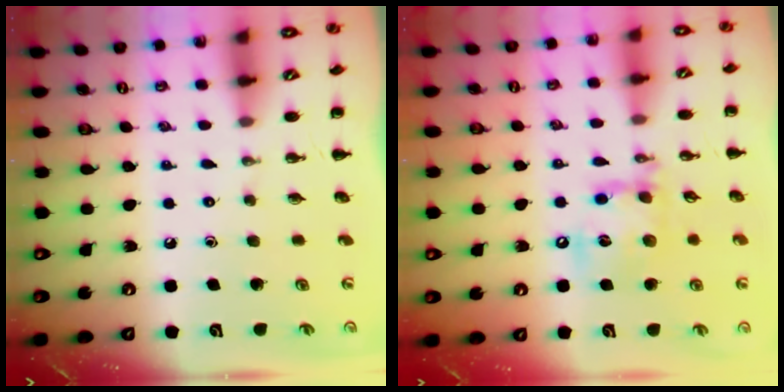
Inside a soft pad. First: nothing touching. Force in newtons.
{"total": 13.7, "press": 13.5, "slide": 2.3}